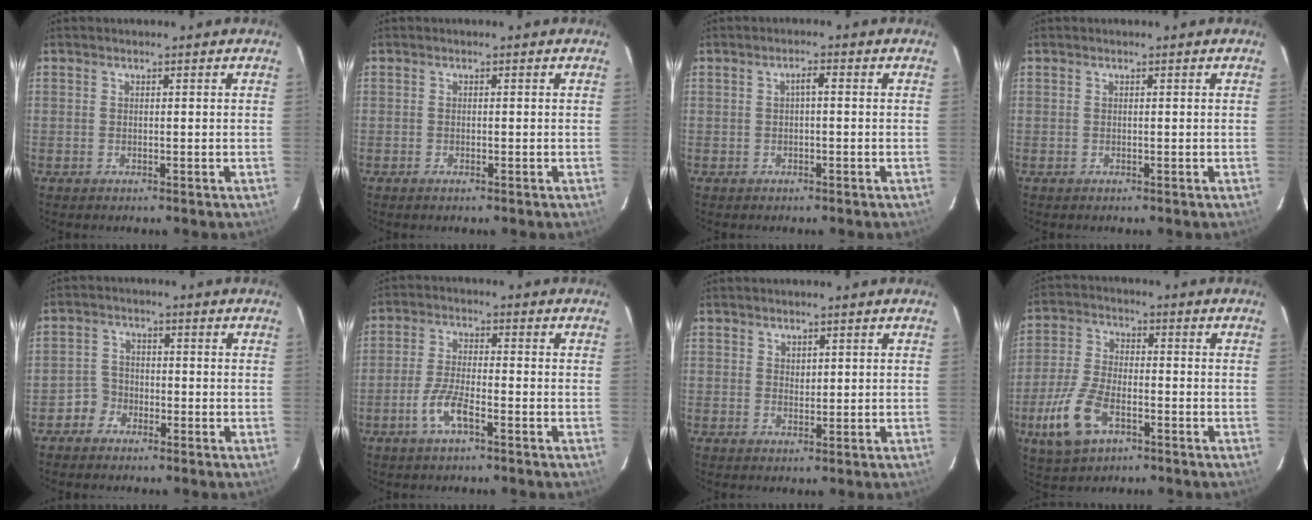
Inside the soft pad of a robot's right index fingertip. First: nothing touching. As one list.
[{"total": 0.7, "force": [-0.5, 0.3, 0.3], "torque": [-0.007, -0.001, -0.011]}, {"total": 1.4, "force": [-0.1, 0.4, 1.3], "torque": [-0.025, 0.009, -0.002]}, {"total": 0.0}, {"total": 3.3, "force": [-2.1, 2.5, -0.4], "torque": [0.006, 0.017, -0.041]}, {"total": 5.6, "force": [-3.2, 1.3, 4.4], "torque": [-0.101, -0.002, -0.063]}, {"total": 1.2, "force": [0.9, 0.8, 0.3], "torque": [-0.002, 0.002, 0.016]}, {"total": 11.2, "force": [-5.1, 5.7, 8.2], "torque": [-0.189, -0.005, -0.093]}]